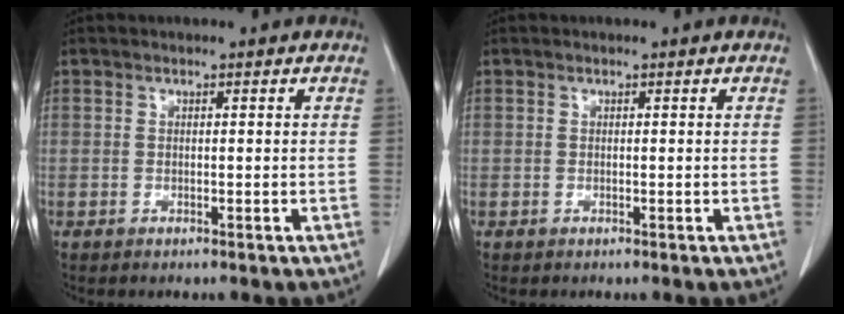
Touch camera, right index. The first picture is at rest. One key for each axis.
{"total": 0.0}